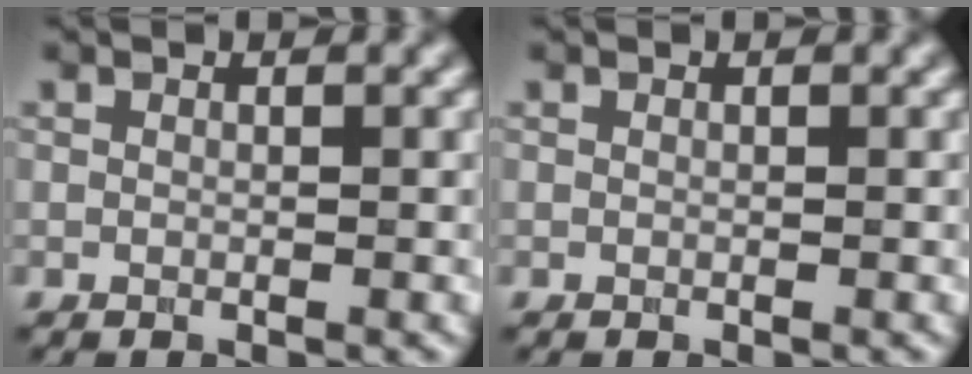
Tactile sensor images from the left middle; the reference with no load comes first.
{"total": 0.0}